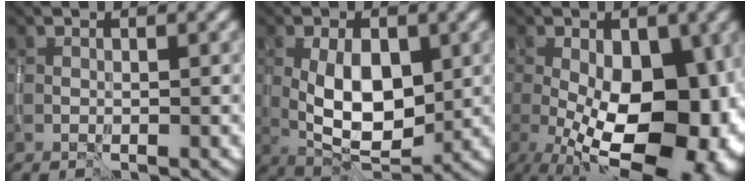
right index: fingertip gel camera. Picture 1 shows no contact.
{"total": 7.9, "force": [0.1, 4.3, 6.6], "torque": [-0.125, 0.000, 0.003]}
{"total": 15.1, "force": [-2.7, 8.1, 12.5], "torque": [-0.173, -0.020, -0.034]}